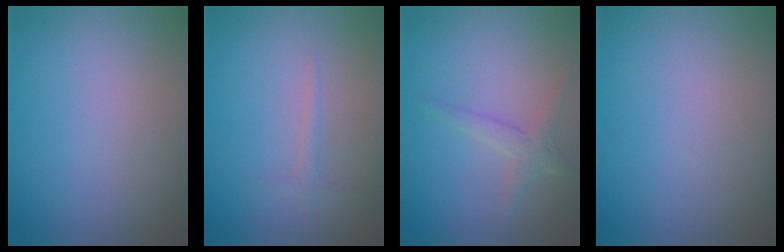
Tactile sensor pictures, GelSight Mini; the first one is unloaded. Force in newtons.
{"total": 0.8, "press": 0.8, "slide": 0.1}
{"total": 1.8, "press": 1.8, "slide": 0.1}
{"total": 0.0}